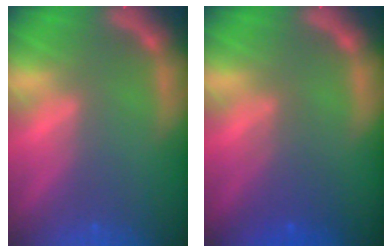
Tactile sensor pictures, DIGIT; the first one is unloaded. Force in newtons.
{"total": 3.0}